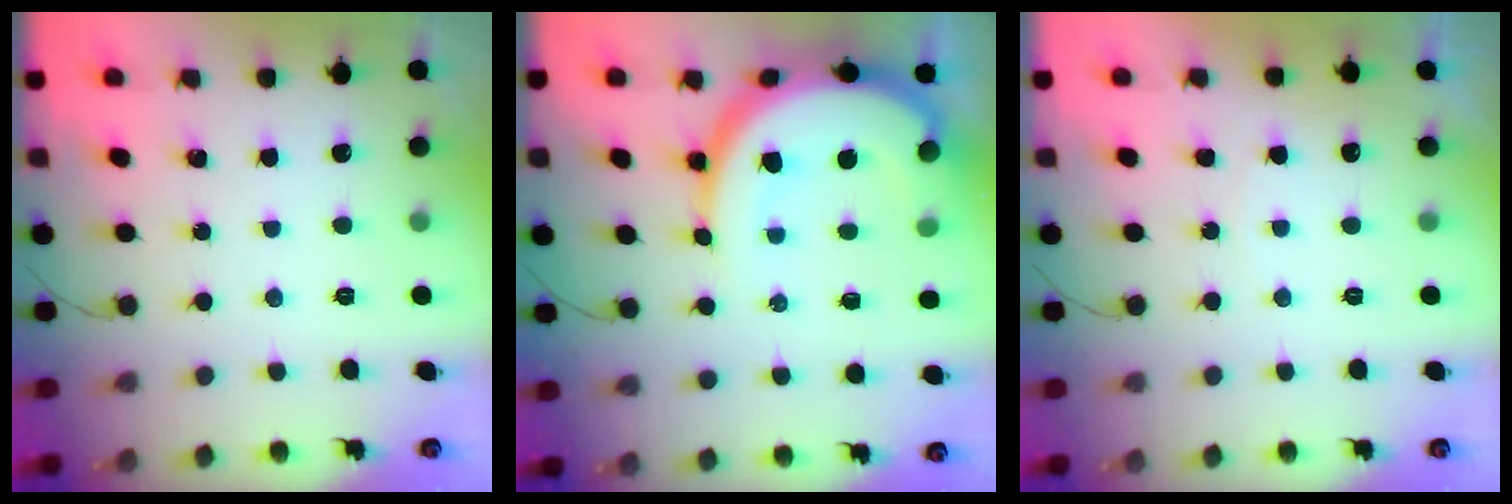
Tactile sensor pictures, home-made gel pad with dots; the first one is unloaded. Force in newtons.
{"total": 16.4, "press": 16.4, "slide": 1.5}
{"total": 3.9, "press": 3.9, "slide": 0.4}